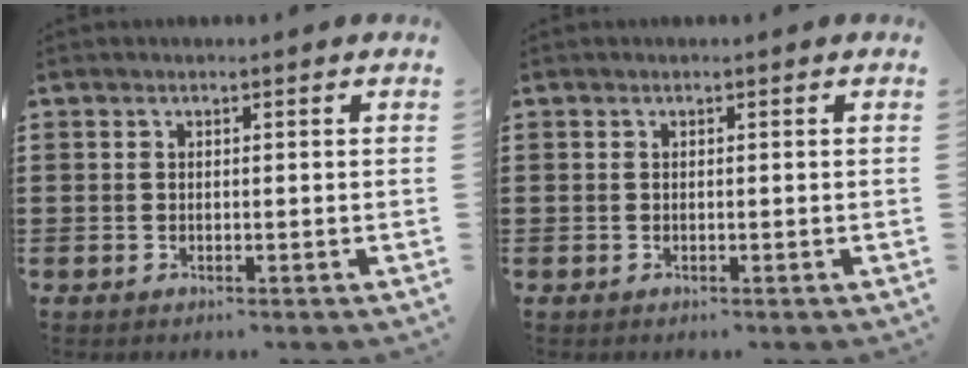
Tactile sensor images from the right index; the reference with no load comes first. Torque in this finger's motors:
{"motor_torque": [0.04, 0.04, 0.00, 0.00]}